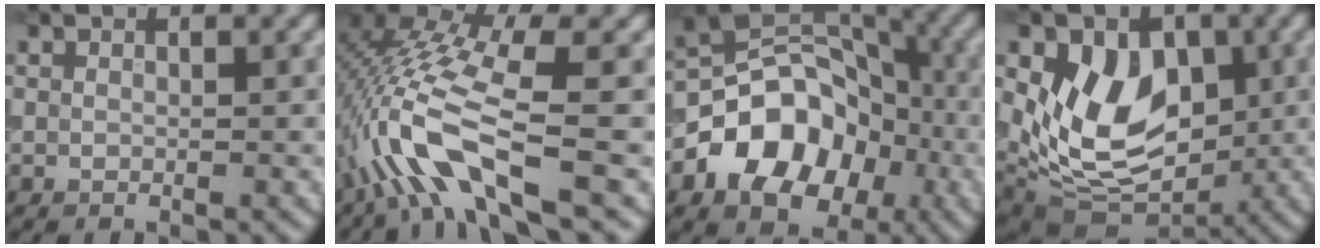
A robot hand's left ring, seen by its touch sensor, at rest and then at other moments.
{"total": 9.1, "force": [-2.8, 2.6, 8.3], "torque": [-0.177, 0.015, -0.060]}
{"total": 10.0, "force": [-3.3, 7.4, 5.9], "torque": [-0.084, 0.003, -0.067]}
{"total": 9.2, "force": [0.8, 6.5, 6.5], "torque": [-0.102, -0.014, 0.014]}